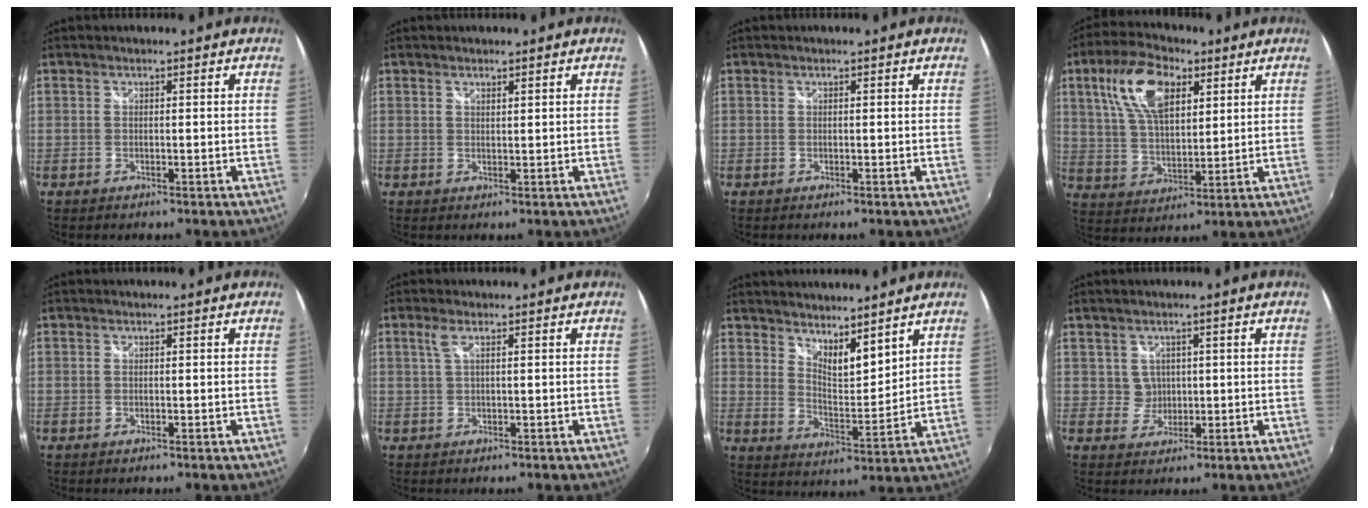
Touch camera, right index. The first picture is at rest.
{"total": 0.9, "force": [0.8, 0.0, 0.4], "torque": [-0.005, -0.001, 0.014]}
{"total": 0.0}
{"total": 13.9, "force": [6.1, 6.8, 10.4], "torque": [-0.199, 0.025, 0.115]}
{"total": 0.0}
{"total": 1.6, "force": [0.4, 0.0, 1.5], "torque": [-0.029, 0.002, 0.006]}
{"total": 8.0, "force": [6.6, 2.1, 4.0], "torque": [-0.054, -0.008, 0.114]}
{"total": 2.6, "force": [0.6, 2.5, -0.1], "torque": [0.007, 0.010, 0.013]}